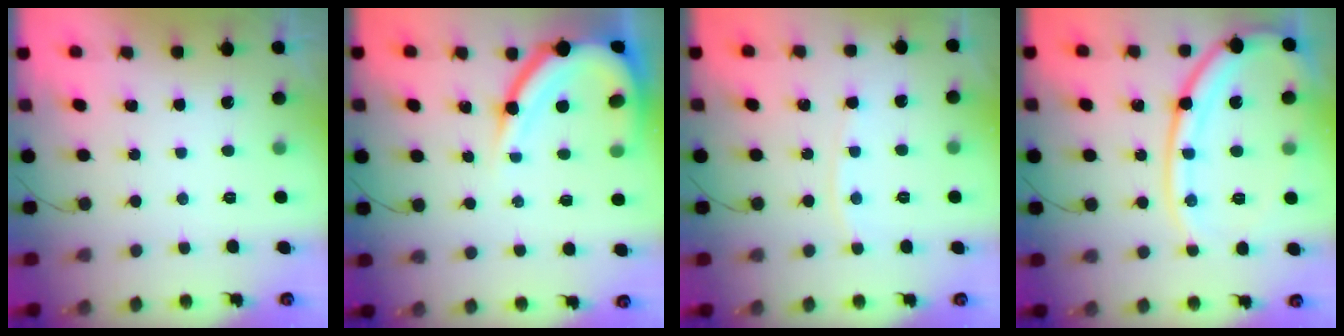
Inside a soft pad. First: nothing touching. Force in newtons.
{"total": 13.3, "press": 13.3, "slide": 1.2}
{"total": 3.8, "press": 3.8, "slide": 0.6}
{"total": 16.6, "press": 16.5, "slide": 2.2}